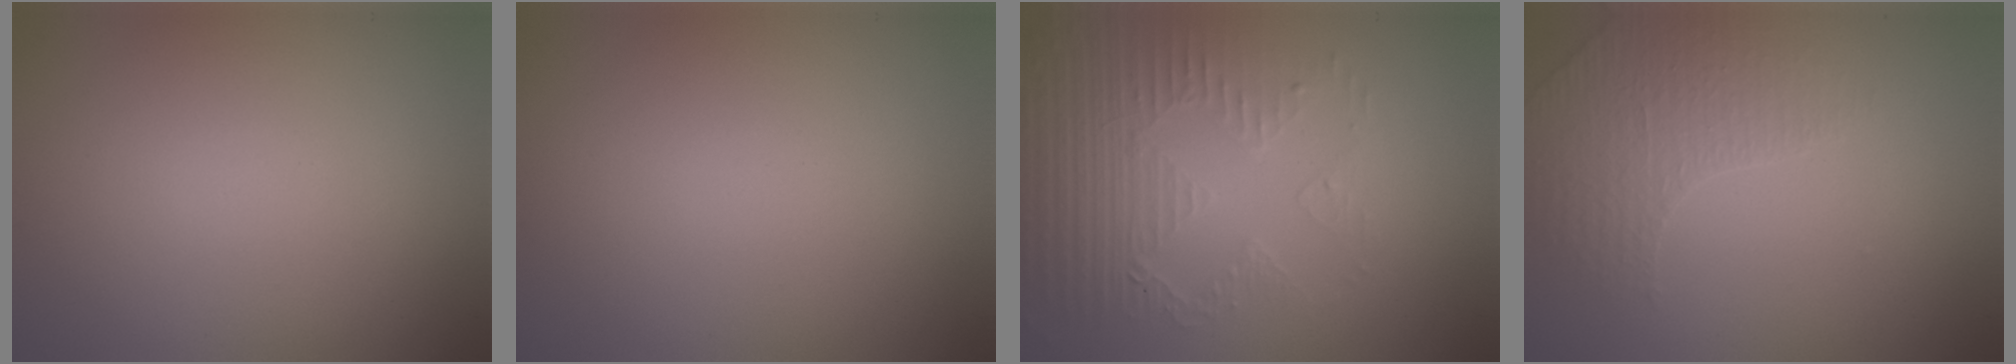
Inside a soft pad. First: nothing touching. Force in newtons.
{"total": 0.0}
{"total": 5.2, "press": 3.4, "slide": 3.9}
{"total": 1.8, "press": 1.6, "slide": 0.8}